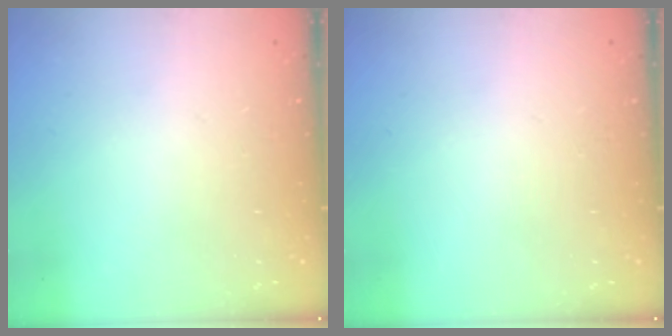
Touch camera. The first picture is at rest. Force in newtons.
{"total": 0.0}